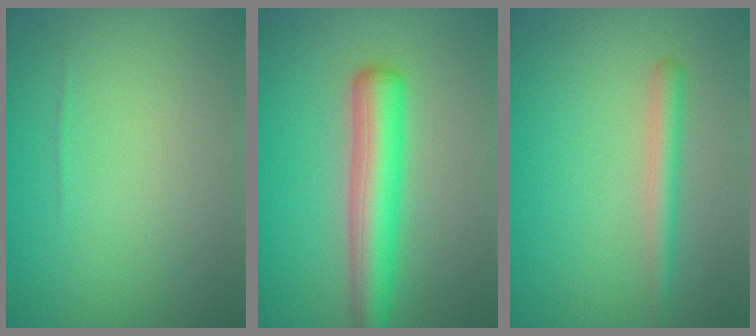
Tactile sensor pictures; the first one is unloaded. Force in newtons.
{"total": 5.8, "press": 5.8, "slide": 0.1}
{"total": 2.2, "press": 2.2, "slide": 0.1}